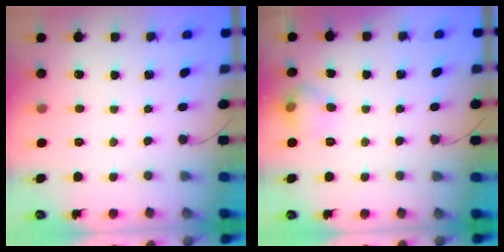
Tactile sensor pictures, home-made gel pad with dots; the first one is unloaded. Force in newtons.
{"total": 9.3, "press": 6.9, "slide": 6.2}